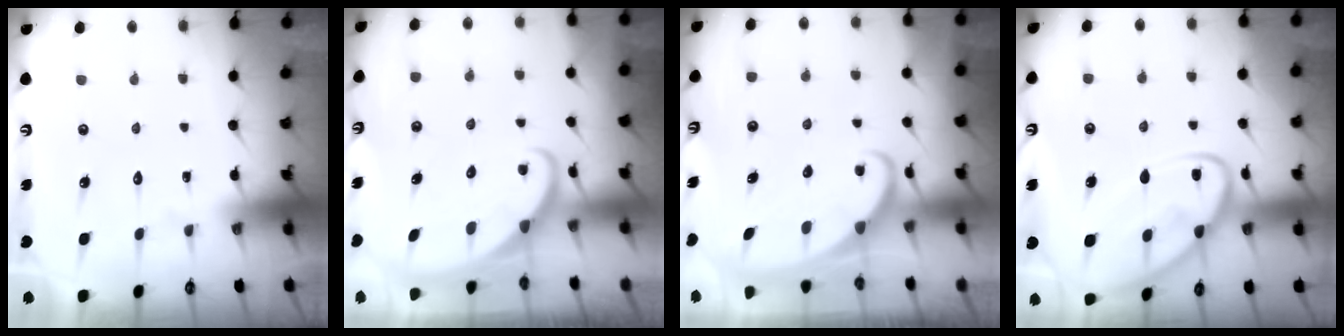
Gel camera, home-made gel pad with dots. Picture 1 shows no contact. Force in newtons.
{"total": 2.1, "press": 2.1, "slide": 0.1}
{"total": 2.3, "press": 2.3, "slide": 0.2}
{"total": 11.9, "press": 11.8, "slide": 1.2}